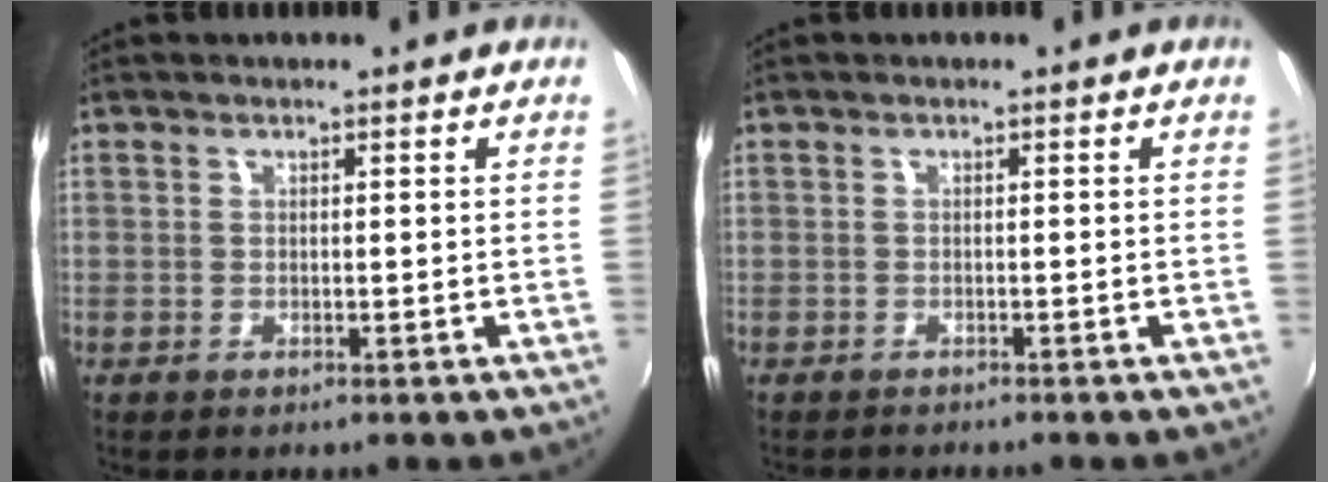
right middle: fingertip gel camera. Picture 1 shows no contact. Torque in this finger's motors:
{"motor_torque": [0.11, -0.14, -0.01, 0.00]}